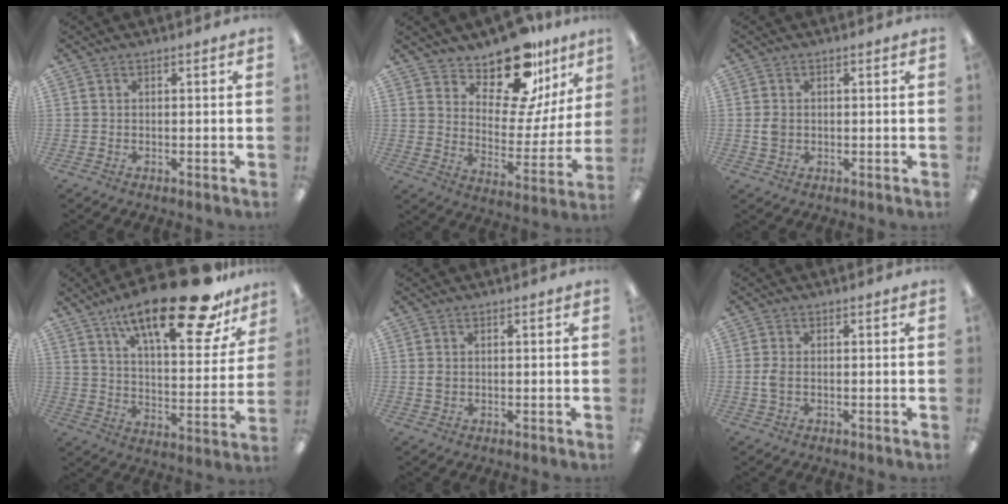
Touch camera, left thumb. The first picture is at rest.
{"total": 17.7, "force": [13.9, 7.4, 8.0], "torque": [-0.125, -0.105, 0.240]}
{"total": 3.1, "force": [-0.1, 2.5, 1.9], "torque": [-0.027, 0.003, -0.003]}
{"total": 24.8, "force": [17.5, 7.3, 16.1], "torque": [-0.244, -0.108, 0.282]}
{"total": 1.3, "force": [0.1, 1.1, 0.7], "torque": [-0.017, 0.005, 0.001]}
{"total": 3.0, "force": [-0.3, 1.8, 2.5], "torque": [-0.061, 0.000, -0.009]}